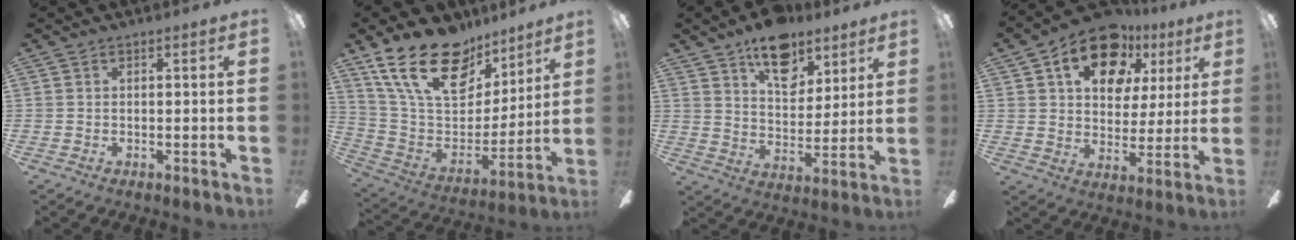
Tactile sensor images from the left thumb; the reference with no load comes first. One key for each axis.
{"total": 23.4, "fx": 15.4, "fy": 12.3, "fz": 12.8, "tx": -0.237, "ty": -0.085, "tz": 0.281}
{"total": 14.4, "fx": 9.8, "fy": 7.8, "fz": 7.2, "tx": -0.095, "ty": -0.048, "tz": 0.175}
{"total": 16.8, "fx": 9.2, "fy": 10.2, "fz": 9.6, "tx": -0.151, "ty": -0.029, "tz": 0.164}